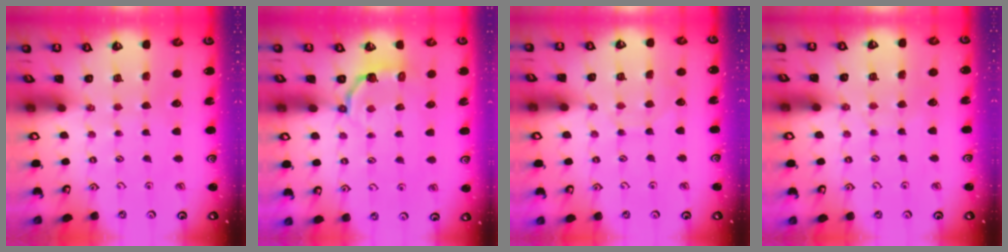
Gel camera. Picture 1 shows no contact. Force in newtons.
{"total": 3.8, "press": 1.9, "slide": 3.3}
{"total": 4.5, "press": 4.5, "slide": 0.5}
{"total": 2.8, "press": 2.7, "slide": 0.5}